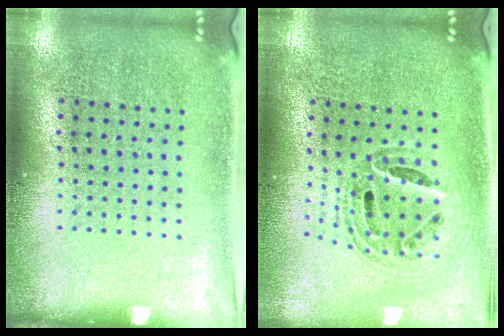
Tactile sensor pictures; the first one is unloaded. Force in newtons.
{"total": 0.9, "press": 0.9, "slide": 0.2}